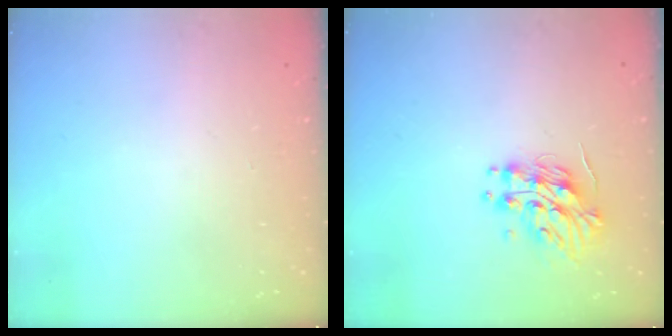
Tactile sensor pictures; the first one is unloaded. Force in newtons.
{"total": 12.2, "press": 12.1, "slide": 1.2}